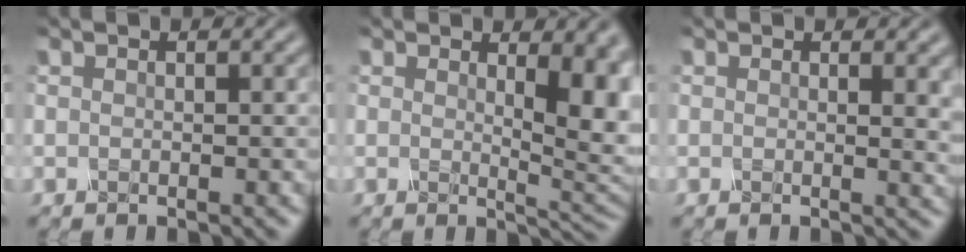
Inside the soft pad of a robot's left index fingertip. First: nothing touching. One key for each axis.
{"total": 6.3, "fx": 1.3, "fy": 2.4, "fz": 5.7, "tx": -0.057, "ty": -0.006, "tz": 0.025}
{"total": 2.4, "fx": 0.8, "fy": 0.9, "fz": 2.1, "tx": -0.017, "ty": -0.001, "tz": 0.011}